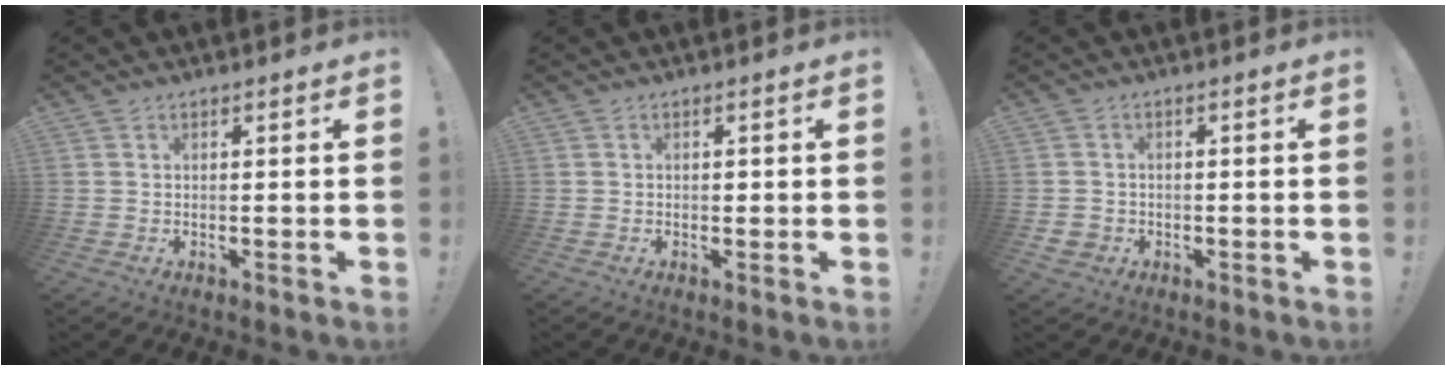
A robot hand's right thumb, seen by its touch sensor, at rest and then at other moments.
{"total": 0.6, "force": [-0.1, 0.6, 0.2], "torque": [-0.003, 0.003, -0.002]}
{"total": 2.4, "force": [-0.7, 2.1, 0.8], "torque": [-0.009, 0.000, -0.012]}